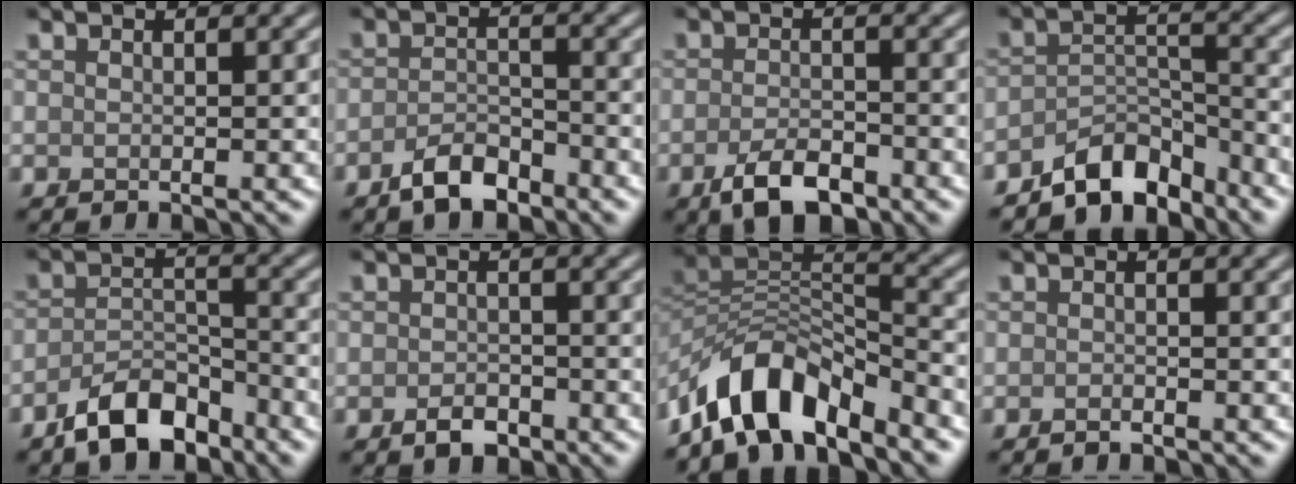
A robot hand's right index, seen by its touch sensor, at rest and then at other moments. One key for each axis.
{"total": 3.4, "fx": -2.4, "fy": 1.4, "fz": 1.9, "tx": -0.032, "ty": 0.006, "tz": -0.048}
{"total": 4.0, "fx": -2.4, "fy": 1.7, "fz": 2.7, "tx": -0.047, "ty": -0.001, "tz": -0.046}
{"total": 5.0, "fx": -4.3, "fy": 2.0, "fz": 1.7, "tx": -0.016, "ty": 0.002, "tz": -0.083}
{"total": 5.5, "fx": -4.0, "fy": 2.4, "fz": 2.9, "tx": -0.047, "ty": -0.003, "tz": -0.074}
{"total": 2.0, "fx": -1.2, "fy": 1.2, "fz": 1.1, "tx": -0.018, "ty": 0.000, "tz": -0.023}
{"total": 8.6, "fx": -6.5, "fy": 3.3, "fz": 4.6, "tx": -0.064, "ty": 0.006, "tz": -0.126}
{"total": 0.6, "fx": -0.5, "fy": 0.1, "fz": 0.3, "tx": -0.004, "ty": 0.000, "tz": -0.008}